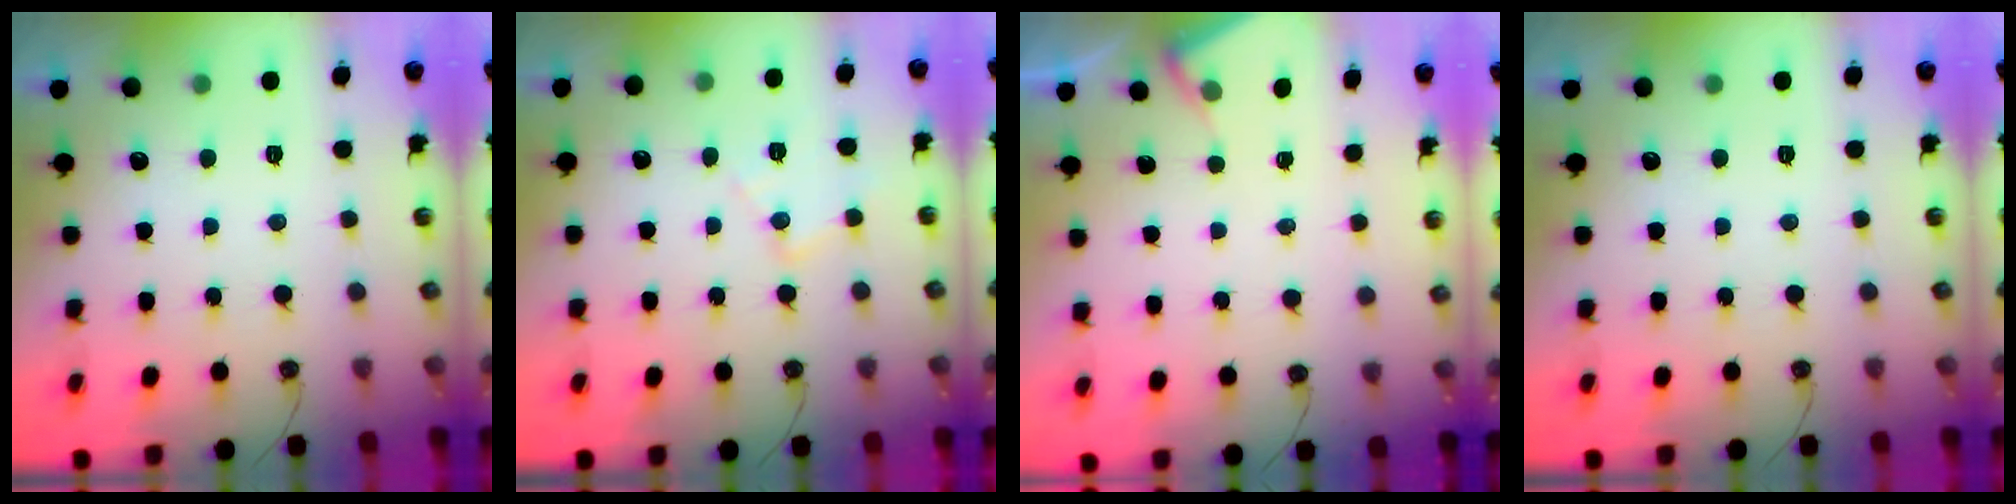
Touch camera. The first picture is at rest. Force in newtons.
{"total": 8.2, "press": 8.1, "slide": 0.6}
{"total": 3.3, "press": 3.3, "slide": 0.5}
{"total": 0.0}